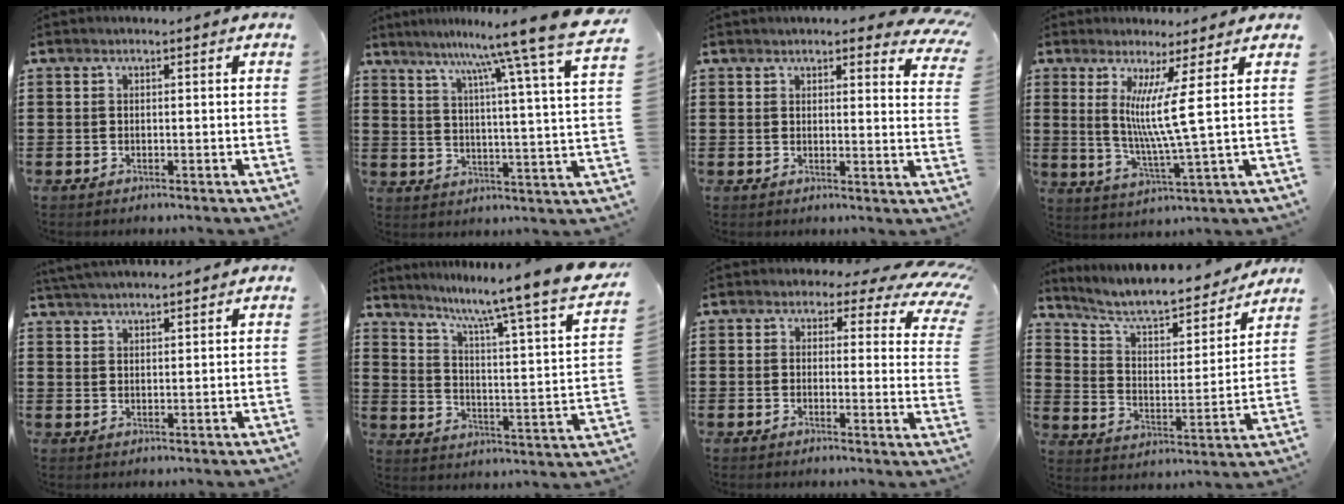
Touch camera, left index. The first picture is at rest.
{"total": 10.4, "force": [8.8, -1.9, 5.3], "torque": [-0.113, -0.065, 0.135]}
{"total": 4.5, "force": [4.0, 1.0, 1.7], "torque": [-0.031, -0.012, 0.071]}
{"total": 8.1, "force": [2.7, -1.2, 7.6], "torque": [-0.151, -0.010, 0.041]}
{"total": 3.2, "force": [3.1, -0.2, 0.6], "torque": [-0.020, -0.005, 0.059]}
{"total": 8.0, "force": [6.2, -0.9, 4.9], "torque": [-0.103, -0.064, 0.086]}
{"total": 4.1, "force": [2.7, 2.2, 2.1], "torque": [-0.041, -0.014, 0.041]}
{"total": 7.6, "force": [6.7, 1.0, 3.3], "torque": [-0.092, -0.049, 0.111]}